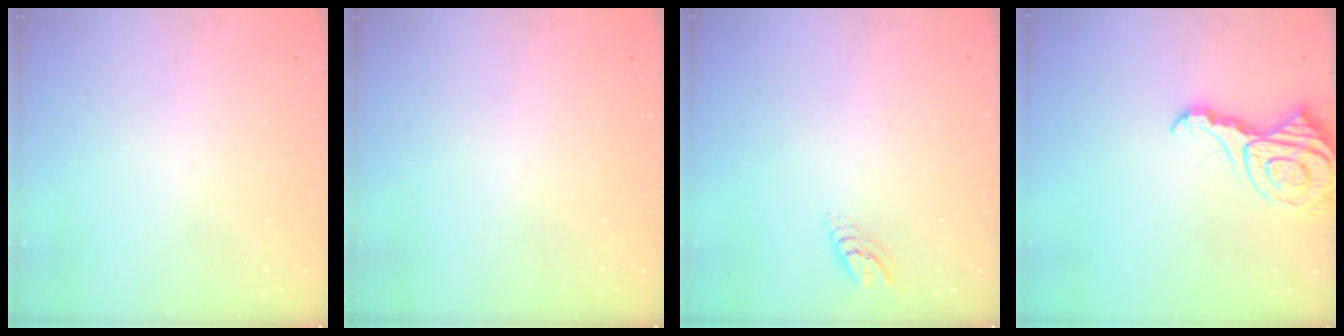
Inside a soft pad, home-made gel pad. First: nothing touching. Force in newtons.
{"total": 0.0}
{"total": 4.4, "press": 4.4, "slide": 0.2}
{"total": 13.5, "press": 13.4, "slide": 1.4}